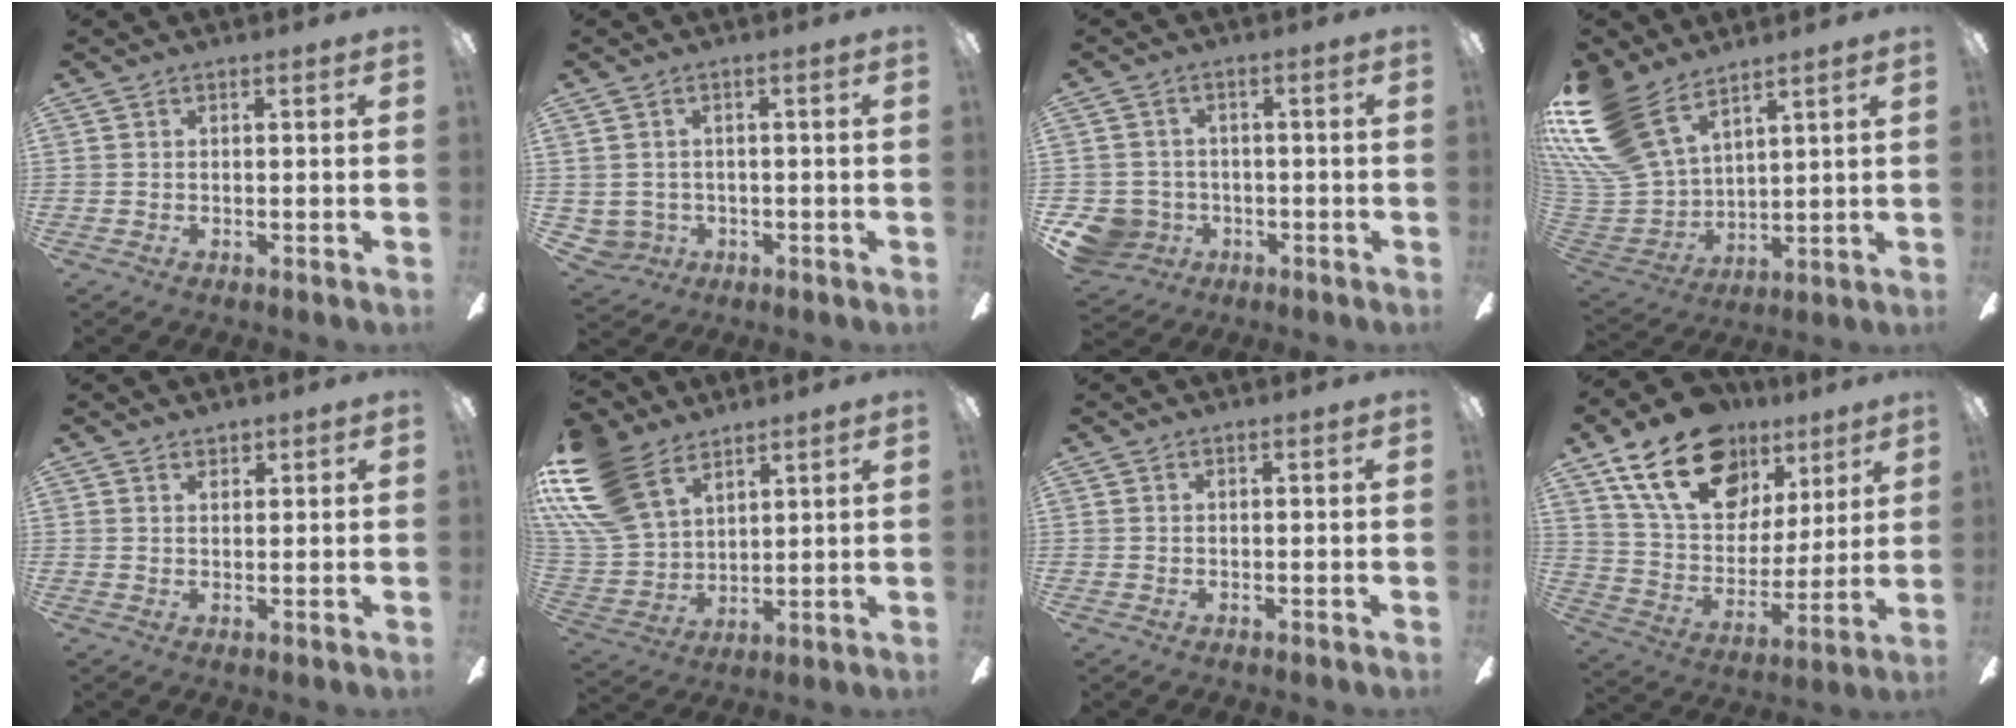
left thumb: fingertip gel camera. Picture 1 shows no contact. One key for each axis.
{"total": 3.4, "fx": 0.2, "fy": 3.4, "fz": 0.6, "tx": -0.034, "ty": 0.000, "tz": 0.001}
{"total": 6.8, "fx": -2.4, "fy": 6.2, "fz": 1.6, "tx": -0.065, "ty": 0.016, "tz": -0.043}
{"total": 19.9, "fx": 13.2, "fy": 10.4, "fz": 10.5, "tx": -0.255, "ty": -0.067, "tz": 0.247}
{"total": 1.6, "fx": 1.4, "fy": 0.6, "fz": 0.2, "tx": 0.004, "ty": -0.005, "tz": 0.025}
{"total": 19.9, "fx": 11.9, "fy": 12.1, "fz": 10.5, "tx": -0.251, "ty": -0.051, "tz": 0.222}
{"total": 0.0}
{"total": 22.9, "fx": 13.8, "fy": 13.8, "fz": 12.0, "tx": -0.212, "ty": -0.061, "tz": 0.253}